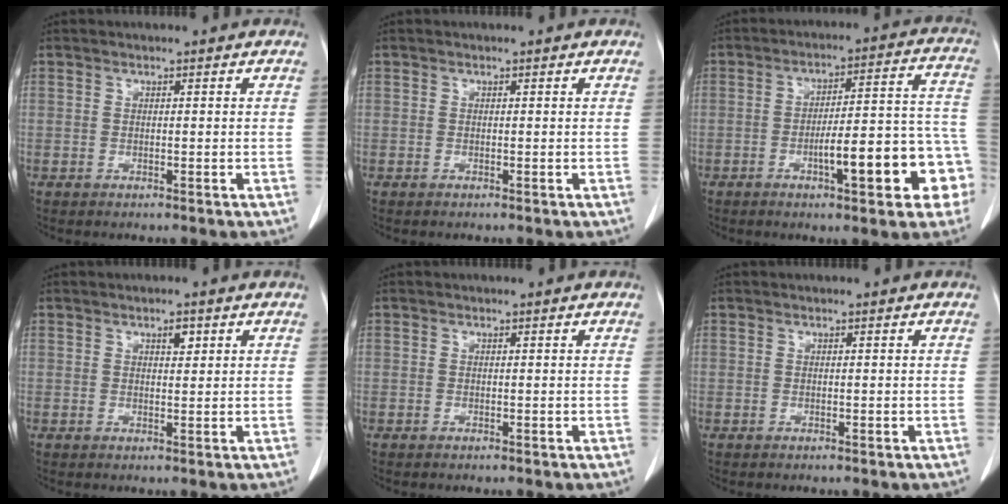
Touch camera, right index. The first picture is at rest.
{"total": 0.0}
{"total": 14.4, "force": [-5.3, 2.9, 13.0], "torque": [-0.147, 0.039, -0.067]}
{"total": 1.7, "force": [0.9, 0.7, 1.3], "torque": [-0.019, -0.002, 0.012]}
{"total": 0.0}
{"total": 0.0}